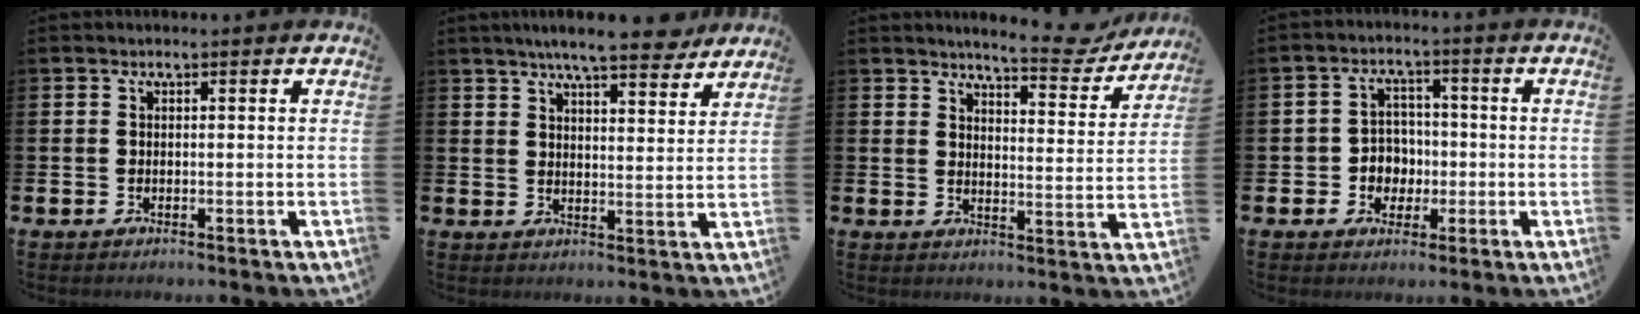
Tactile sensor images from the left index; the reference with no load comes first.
{"total": 7.8, "force": [7.1, 0.9, 3.0], "torque": [-0.053, -0.034, 0.124]}
{"total": 6.4, "force": [5.9, 1.0, 2.1], "torque": [-0.034, -0.038, 0.099]}
{"total": 4.3, "force": [-0.5, 4.1, 1.2], "torque": [-0.026, -0.001, -0.017]}